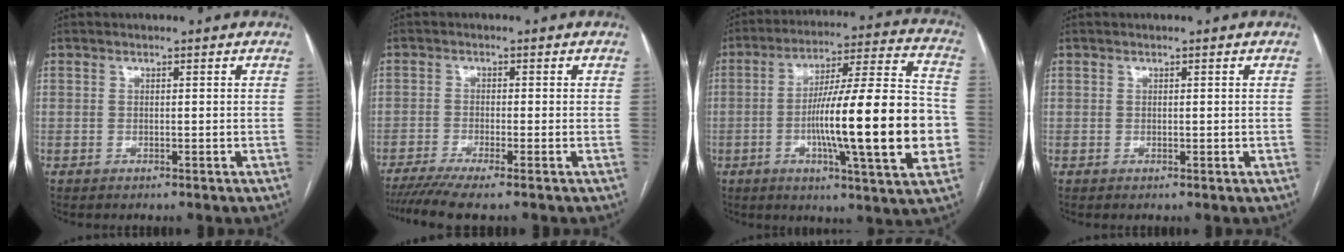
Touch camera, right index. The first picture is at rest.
{"total": 6.0, "force": [-4.6, -0.4, 3.8], "torque": [-0.061, -0.013, -0.080]}
{"total": 23.0, "force": [-4.1, 1.6, 22.6], "torque": [-0.320, 0.008, -0.065]}
{"total": 0.5, "force": [0.1, 0.3, 0.4], "torque": [-0.009, -0.002, 0.005]}